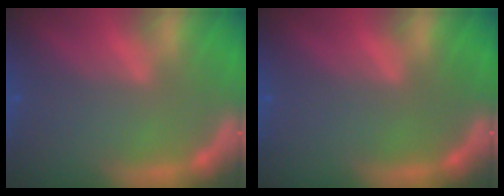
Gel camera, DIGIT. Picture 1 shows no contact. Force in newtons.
{"total": 0.0}